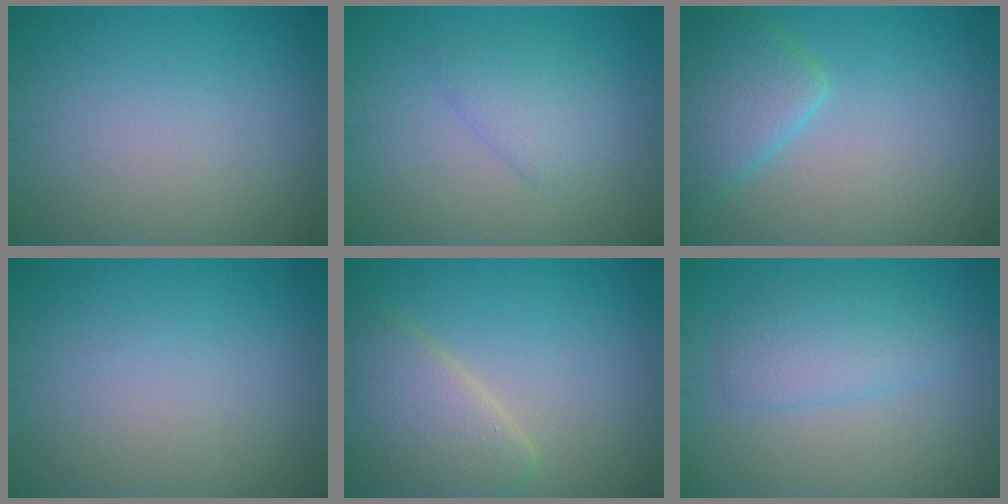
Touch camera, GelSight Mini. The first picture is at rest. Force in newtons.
{"total": 2.2, "press": 2.2, "slide": 0.2}
{"total": 4.6, "press": 4.6, "slide": 0.3}
{"total": 0.0}
{"total": 5.1, "press": 5.1, "slide": 0.6}
{"total": 3.0, "press": 3.0, "slide": 0.2}